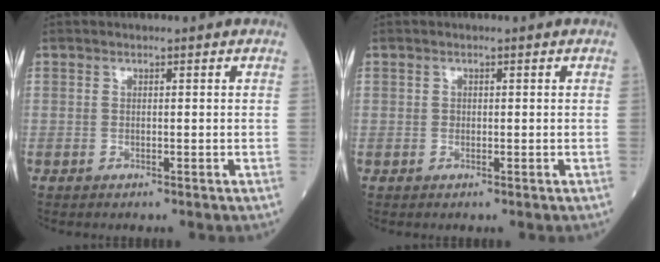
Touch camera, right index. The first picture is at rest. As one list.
[{"total": 0.7, "force": [0.1, 0.6, 0.2], "torque": [-0.002, 0.002, 0.001]}]